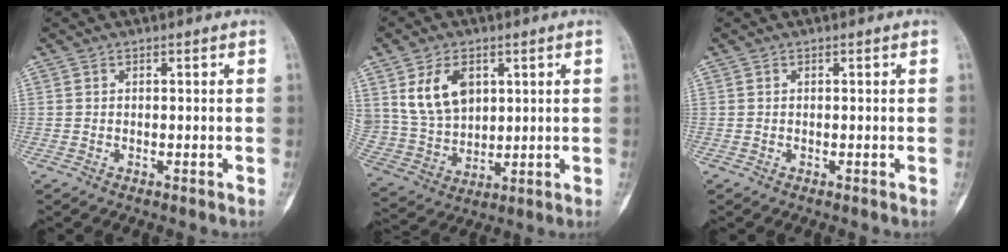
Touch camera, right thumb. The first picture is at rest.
{"total": 11.5, "force": [4.3, 7.9, 7.2], "torque": [-0.115, -0.016, 0.099]}
{"total": 0.0}